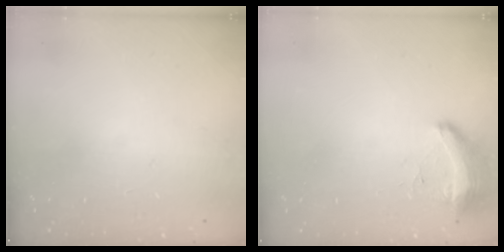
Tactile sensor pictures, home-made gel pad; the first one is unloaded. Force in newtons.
{"total": 8.6, "press": 8.5, "slide": 1.2}